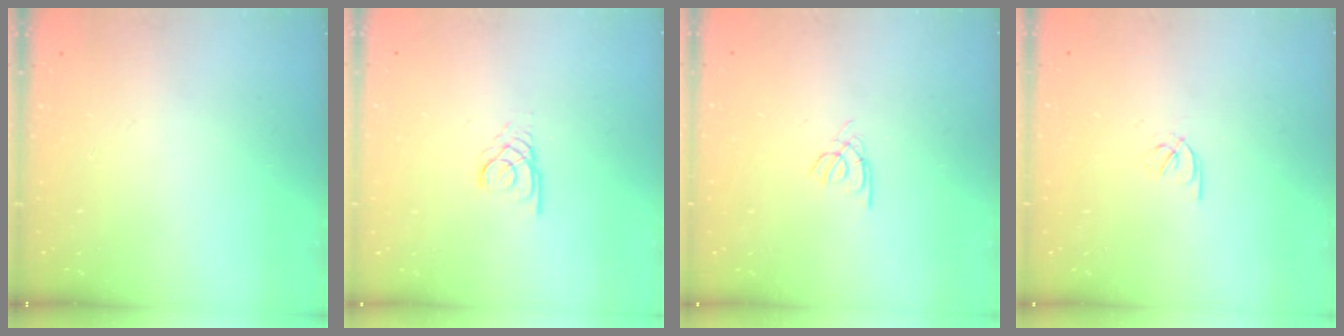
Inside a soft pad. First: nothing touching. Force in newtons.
{"total": 2.5, "press": 2.5, "slide": 0.2}
{"total": 2.2, "press": 2.2, "slide": 0.2}
{"total": 1.9, "press": 1.9, "slide": 0.3}